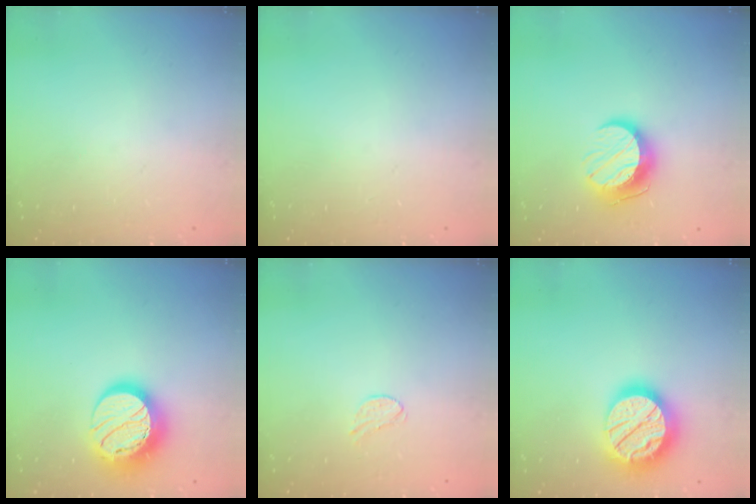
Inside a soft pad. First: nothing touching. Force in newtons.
{"total": 0.0}
{"total": 11.5, "press": 11.4, "slide": 0.6}
{"total": 17.6, "press": 17.6, "slide": 1.2}
{"total": 5.7, "press": 5.7, "slide": 0.5}
{"total": 20.2, "press": 20.2, "slide": 1.5}